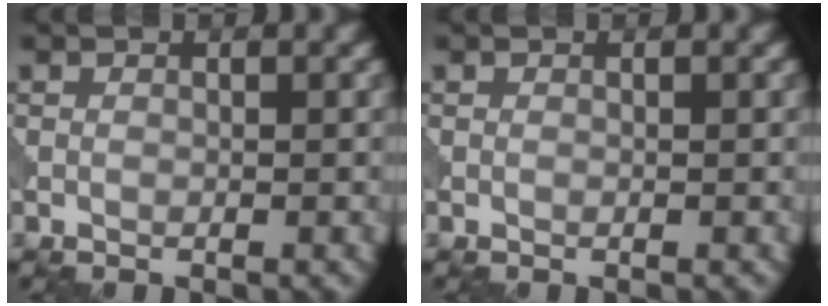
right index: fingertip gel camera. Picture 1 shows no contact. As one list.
[{"total": 0.0}]